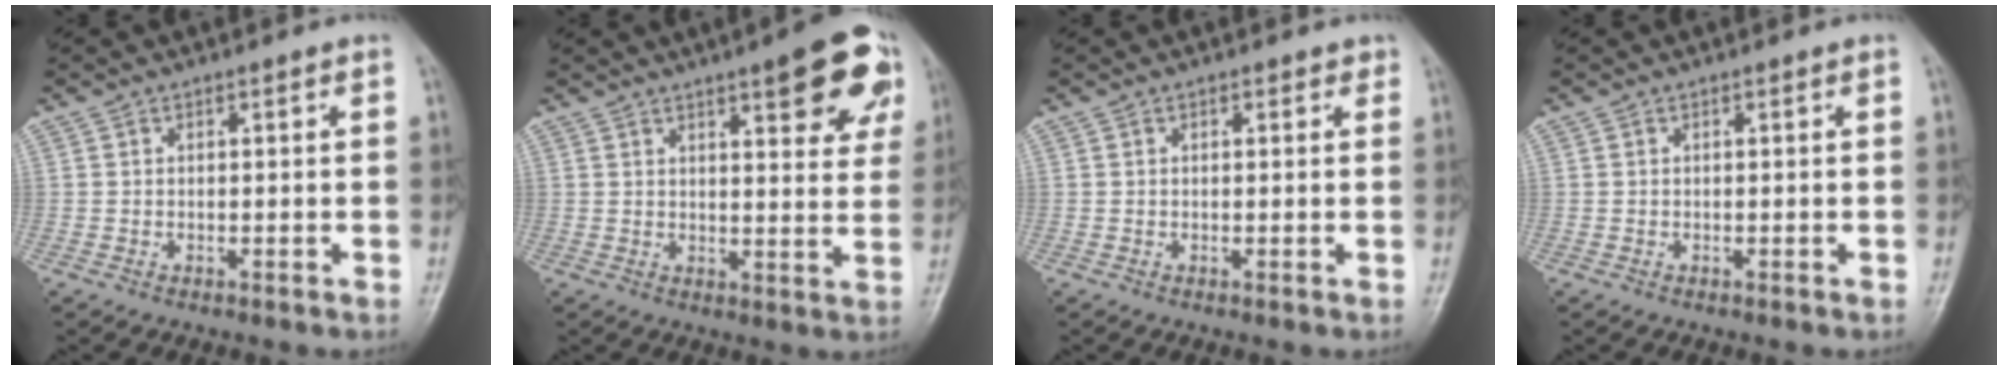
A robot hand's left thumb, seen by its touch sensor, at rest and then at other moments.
{"total": 13.2, "force": [6.8, 4.1, 10.5], "torque": [-0.094, -0.022, 0.082]}
{"total": 1.0, "force": [0.6, 0.6, 0.5], "torque": [-0.001, -0.001, 0.003]}
{"total": 0.0}